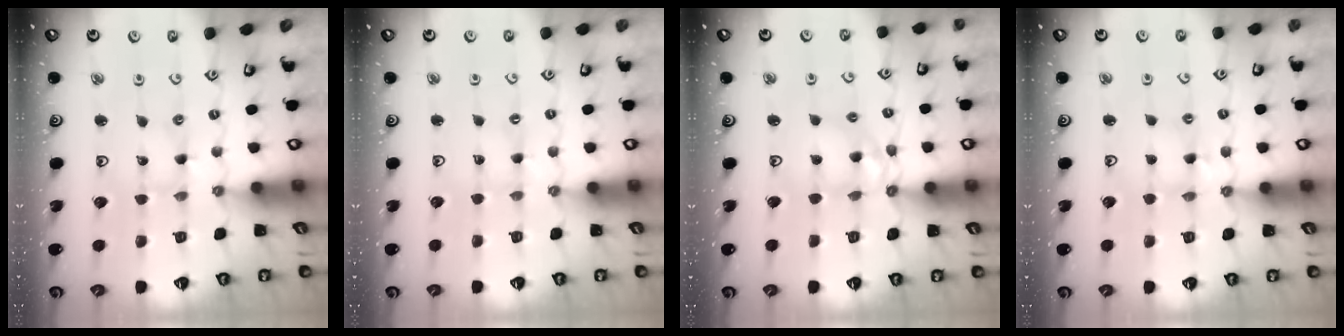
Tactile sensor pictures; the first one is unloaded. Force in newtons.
{"total": 0.0}
{"total": 9.0, "press": 9.0, "slide": 1.0}
{"total": 4.3, "press": 4.3, "slide": 0.3}